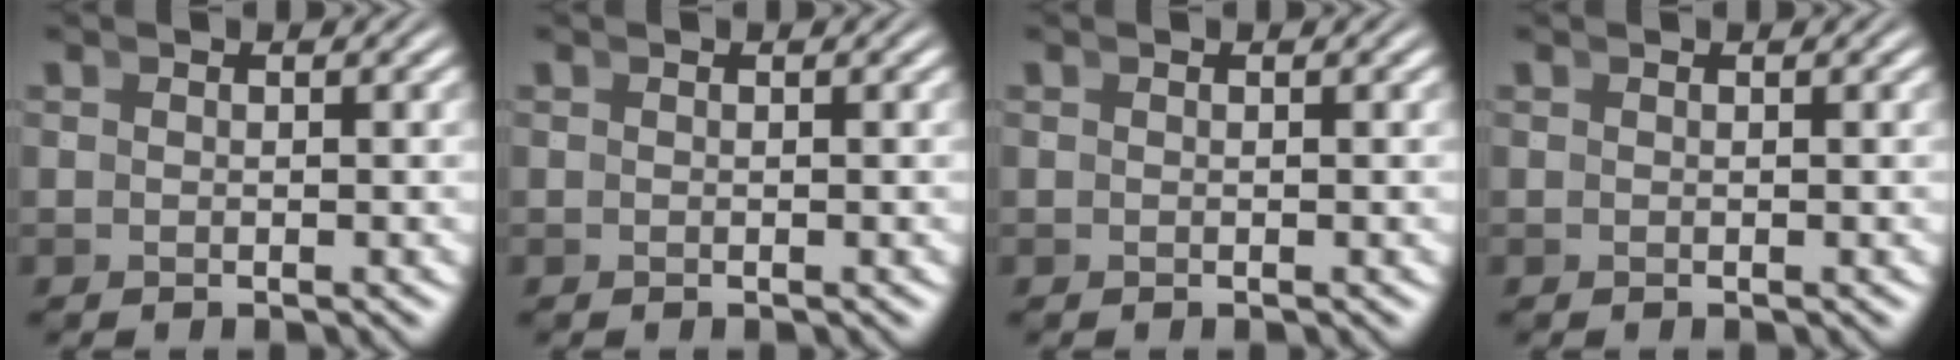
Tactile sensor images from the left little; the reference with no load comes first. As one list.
[{"total": 0.0}, {"total": 0.0}, {"total": 0.0}]